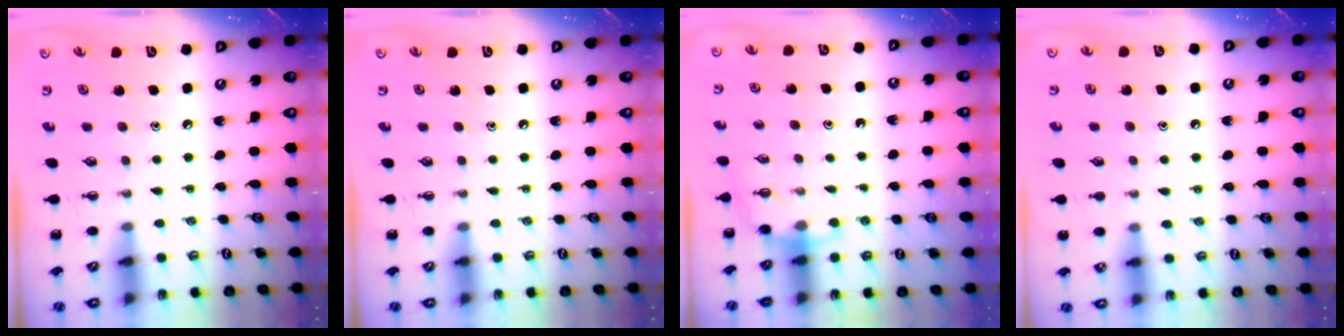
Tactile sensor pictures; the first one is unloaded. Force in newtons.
{"total": 0.0}
{"total": 3.7, "press": 3.6, "slide": 0.9}
{"total": 5.0, "press": 4.7, "slide": 1.5}